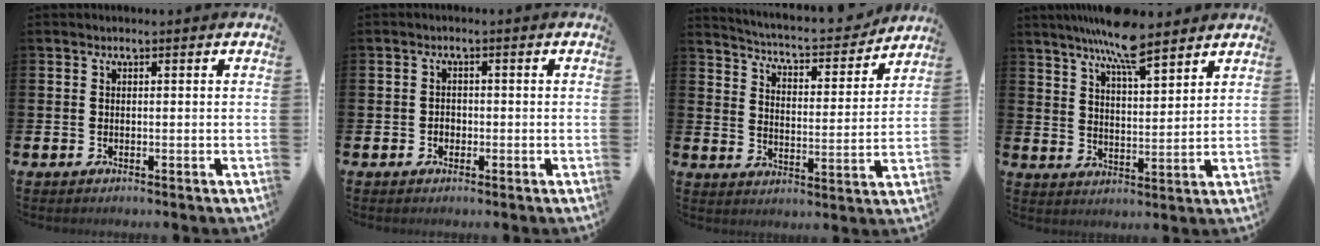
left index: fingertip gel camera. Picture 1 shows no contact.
{"total": 1.3, "force": [-0.4, 1.1, 0.6], "torque": [-0.002, 0.000, -0.012]}
{"total": 5.4, "force": [5.3, 0.7, 1.2], "torque": [-0.051, -0.045, 0.084]}
{"total": 8.0, "force": [7.3, 0.9, 3.2], "torque": [-0.078, -0.033, 0.130]}